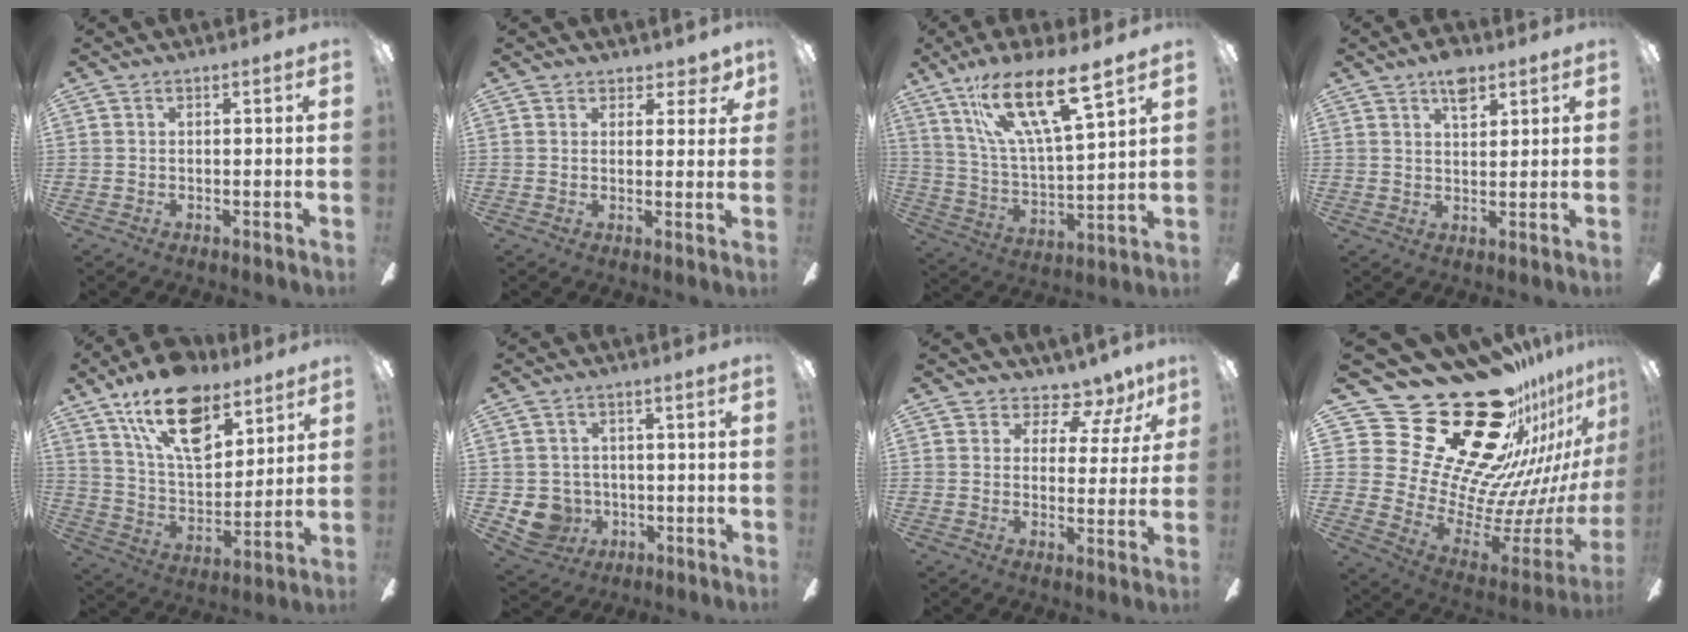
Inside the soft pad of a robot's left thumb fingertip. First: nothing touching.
{"total": 3.6, "force": [2.6, 2.1, 1.3], "torque": [0.002, -0.015, 0.044]}
{"total": 20.0, "force": [13.1, 4.8, 14.3], "torque": [-0.277, -0.072, 0.213]}
{"total": 6.3, "force": [4.1, 3.0, 3.7], "torque": [-0.049, -0.014, 0.069]}
{"total": 19.8, "force": [12.4, 9.8, 11.9], "torque": [-0.207, -0.056, 0.222]}
{"total": 6.7, "force": [-1.2, 6.4, 1.6], "torque": [-0.059, 0.000, -0.021]}
{"total": 7.7, "force": [6.0, 3.8, 2.8], "torque": [-0.033, -0.048, 0.108]}
{"total": 39.5, "force": [23.6, 21.2, 23.5], "torque": [-0.336, -0.216, 0.496]}